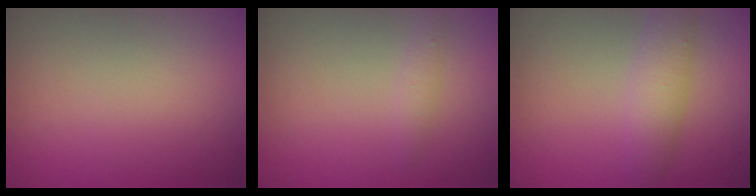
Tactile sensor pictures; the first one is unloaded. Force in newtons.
{"total": 1.0, "press": 1.0, "slide": 0.1}
{"total": 3.1, "press": 3.1, "slide": 0.1}